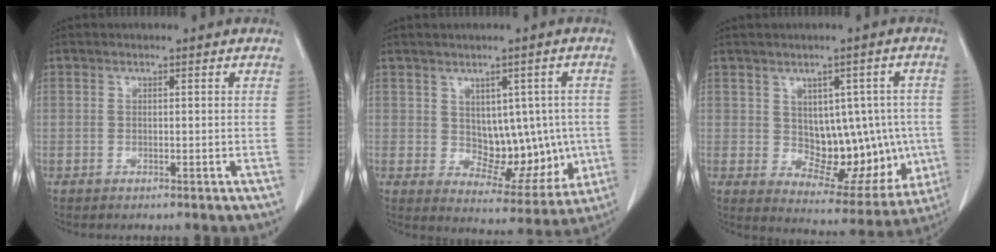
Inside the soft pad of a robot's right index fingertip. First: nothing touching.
{"total": 9.9, "force": [0.3, 6.1, 7.8], "torque": [-0.081, 0.013, 0.028]}
{"total": 12.7, "force": [-0.1, 7.4, 10.4], "torque": [-0.113, 0.017, 0.026]}